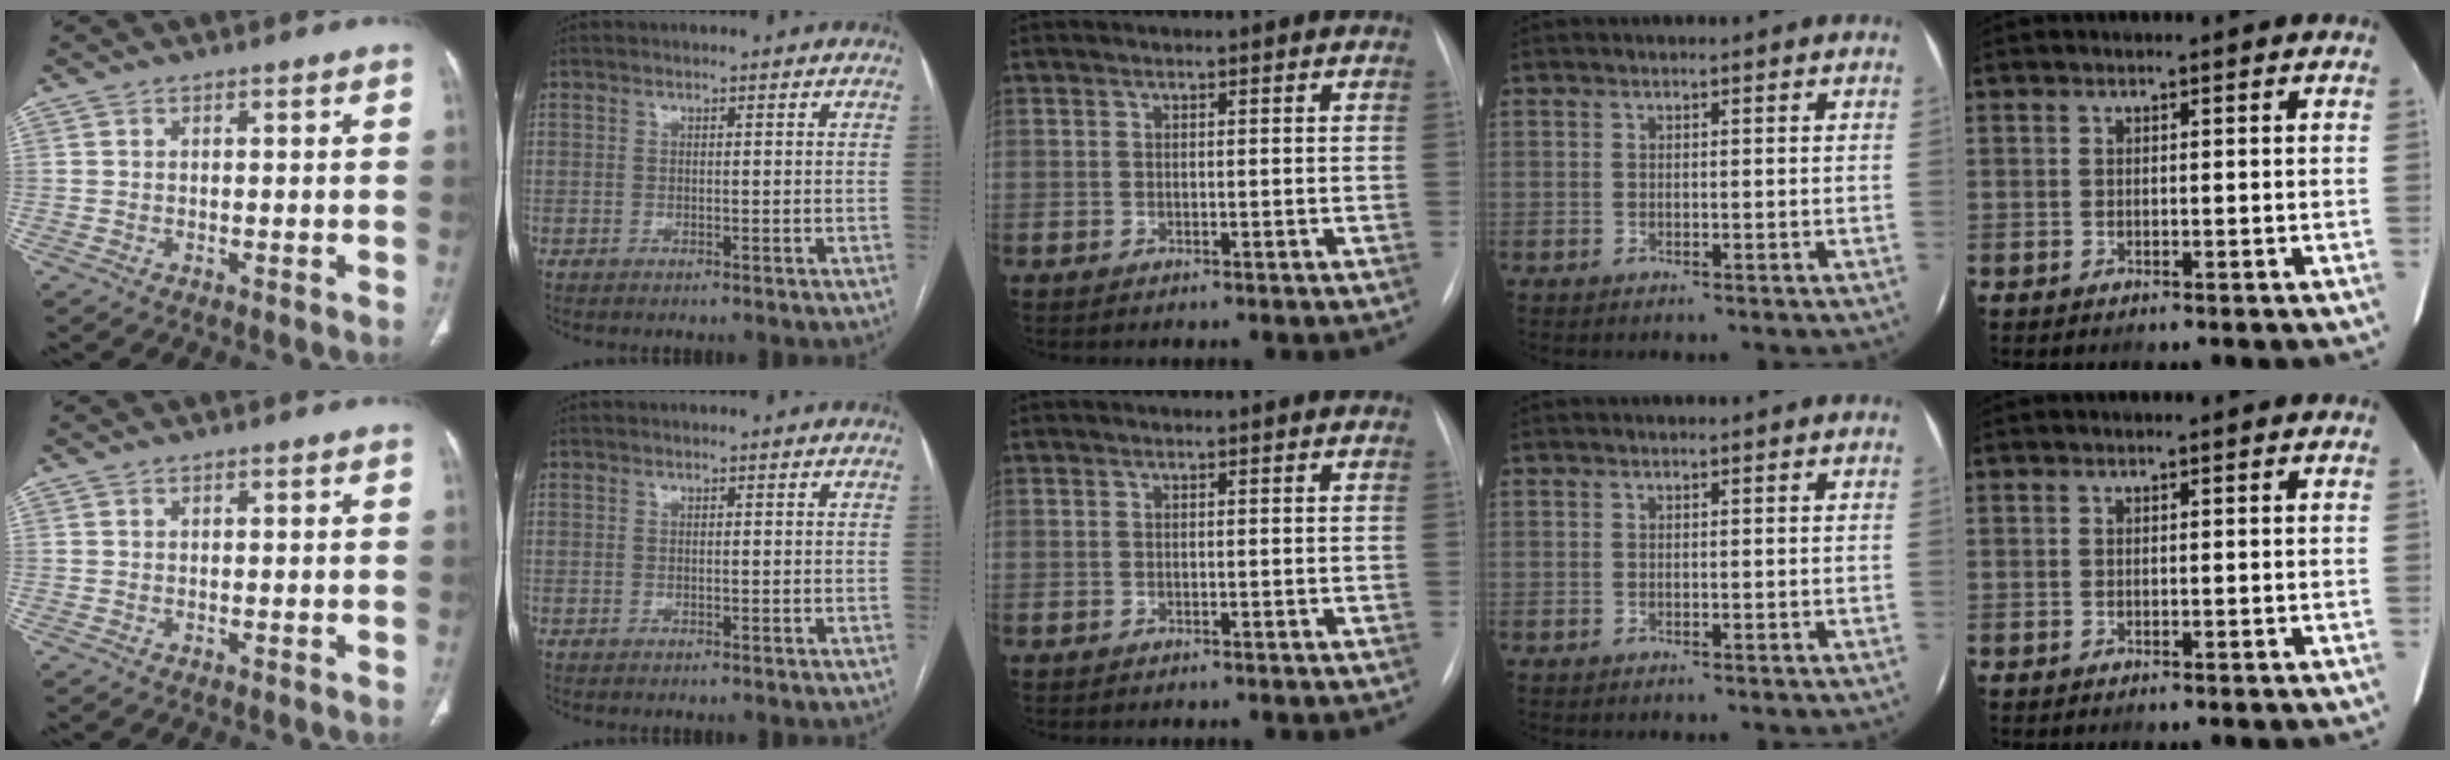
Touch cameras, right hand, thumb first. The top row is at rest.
{}